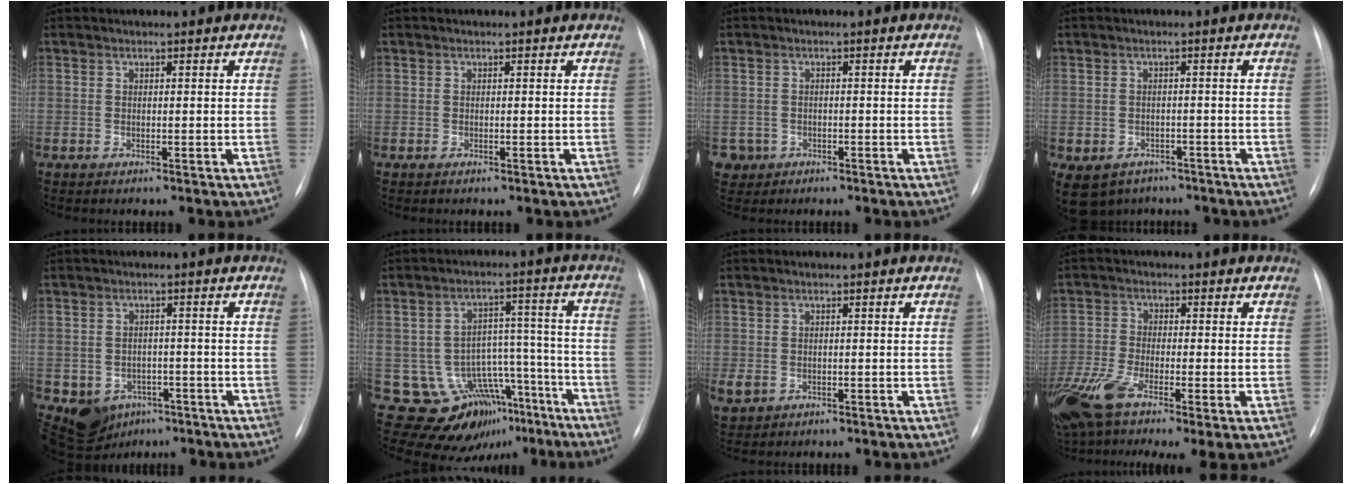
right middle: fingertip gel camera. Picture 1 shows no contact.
{"total": 0.0}
{"total": 2.7, "force": [-1.3, 2.4, -0.1], "torque": [0.001, 0.009, -0.021]}
{"total": 9.7, "force": [-6.2, 7.0, 2.8], "torque": [-0.080, -0.003, -0.075]}
{"total": 7.8, "force": [-4.1, 6.3, 2.2], "torque": [-0.042, 0.012, -0.048]}
{"total": 13.3, "force": [-7.9, 9.6, 4.8], "torque": [-0.051, 0.068, -0.098]}
{"total": 2.0, "force": [-0.5, 1.6, 1.0], "torque": [-0.024, 0.000, 0.001]}
{"total": 11.8, "force": [-5.9, 3.1, 9.8], "torque": [-0.208, -0.021, -0.107]}